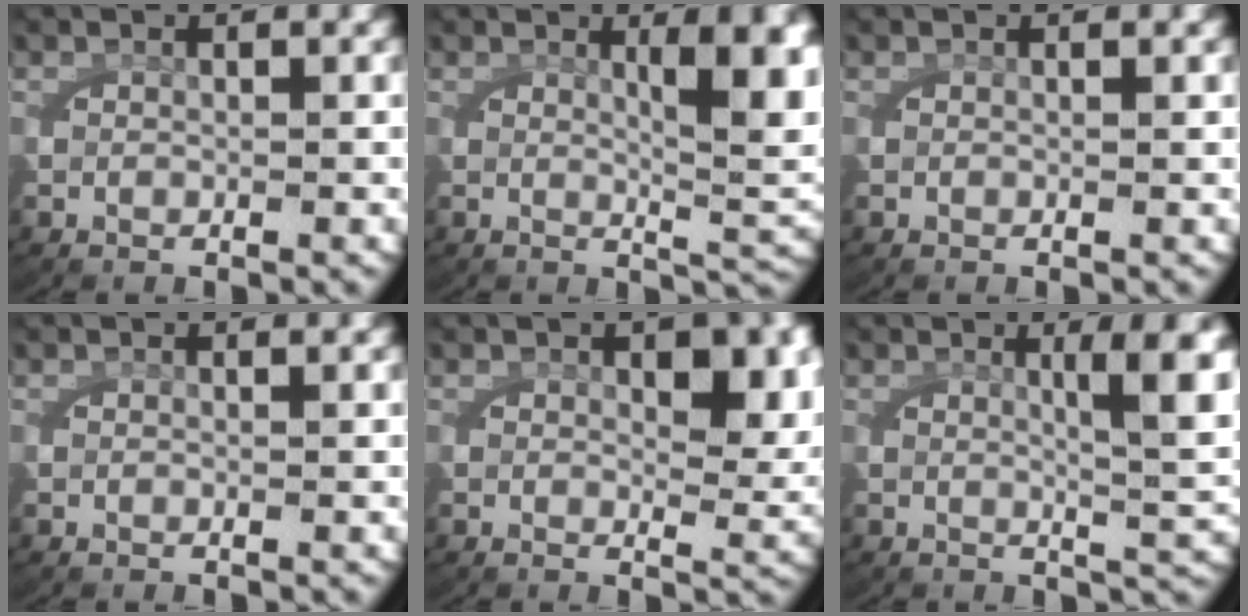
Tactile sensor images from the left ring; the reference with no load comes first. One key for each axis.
{"total": 6.3, "fx": 1.4, "fy": 1.6, "fz": 5.9, "tx": -0.076, "ty": -0.008, "tz": 0.029}
{"total": 0.0}
{"total": 0.0}
{"total": 3.9, "fx": 0.9, "fy": 1.8, "fz": 3.4, "tx": -0.049, "ty": -0.014, "tz": 0.017}
{"total": 5.7, "fx": 1.4, "fy": 1.0, "fz": 5.4, "tx": -0.072, "ty": -0.002, "tz": 0.027}